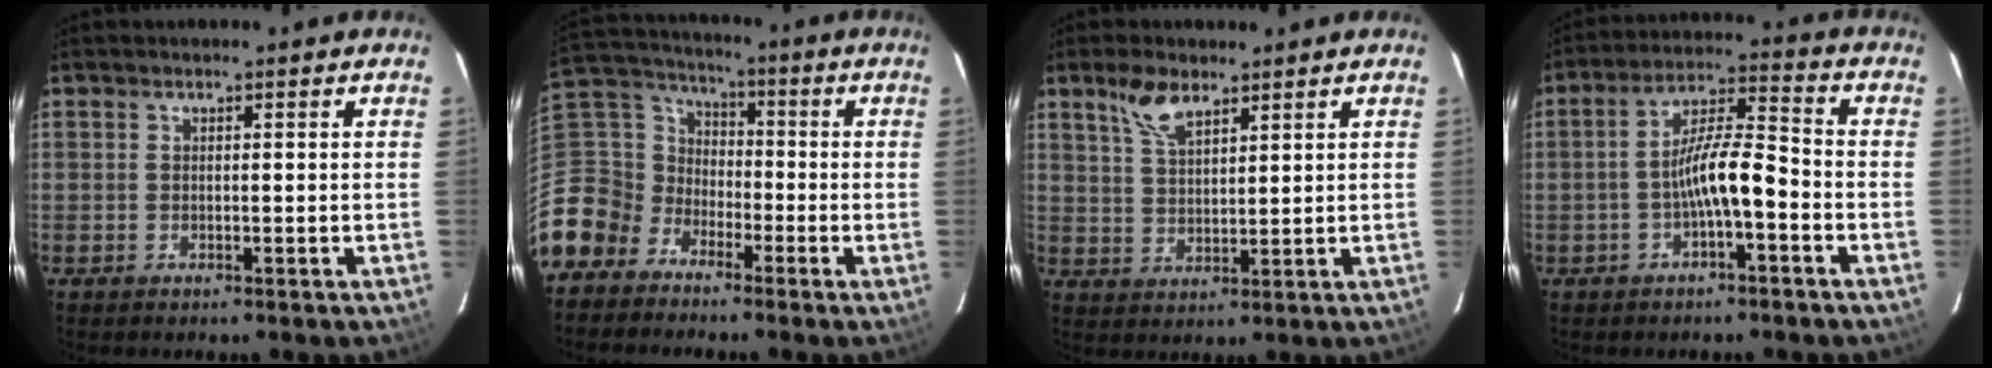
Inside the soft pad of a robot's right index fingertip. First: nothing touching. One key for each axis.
{"total": 10.7, "fx": -6.3, "fy": 8.5, "fz": 1.5, "tx": -0.070, "ty": 0.037, "tz": -0.145}
{"total": 6.1, "fx": 4.1, "fy": 2.6, "fz": 3.7, "tx": -0.069, "ty": 0.007, "tz": 0.083}
{"total": 8.2, "fx": -3.0, "fy": 1.6, "fz": 7.5, "tx": -0.145, "ty": 0.016, "tz": -0.051}